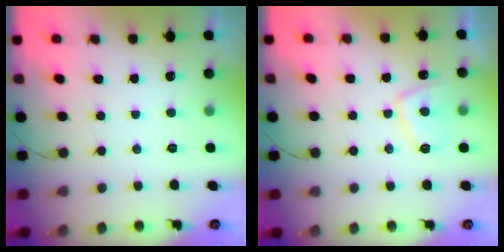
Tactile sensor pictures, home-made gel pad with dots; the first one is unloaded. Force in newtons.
{"total": 7.4, "press": 7.2, "slide": 1.3}